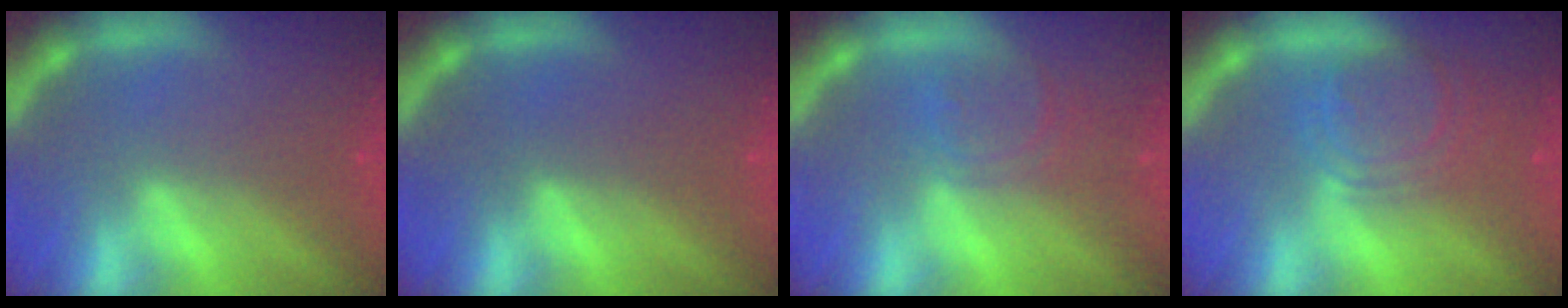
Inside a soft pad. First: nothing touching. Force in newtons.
{"total": 0.0}
{"total": 3.0}
{"total": 6.0}